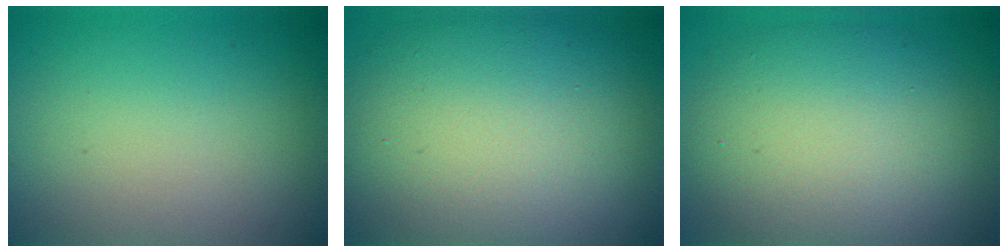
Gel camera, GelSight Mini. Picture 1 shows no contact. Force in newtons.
{"total": 15.6, "press": 15.6, "slide": 1.0}
{"total": 10.0, "press": 10.0, "slide": 0.1}